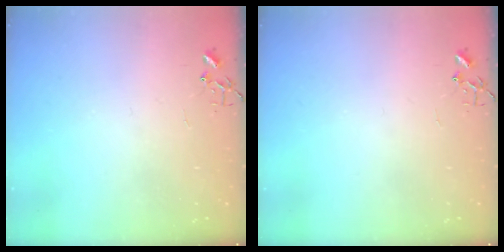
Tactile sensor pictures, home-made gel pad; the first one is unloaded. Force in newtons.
{"total": 0.0}